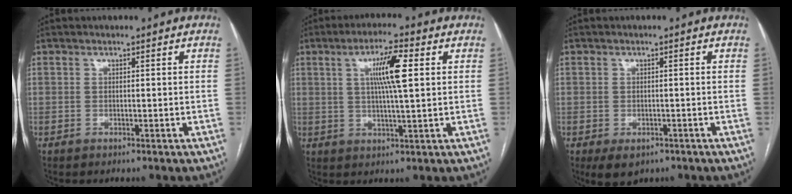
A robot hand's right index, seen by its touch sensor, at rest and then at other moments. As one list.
[{"total": 8.2, "force": [2.1, 0.5, 7.9], "torque": [-0.142, 0.007, 0.036]}, {"total": 4.1, "force": [-2.4, 2.7, 2.0], "torque": [-0.030, -0.004, -0.027]}]